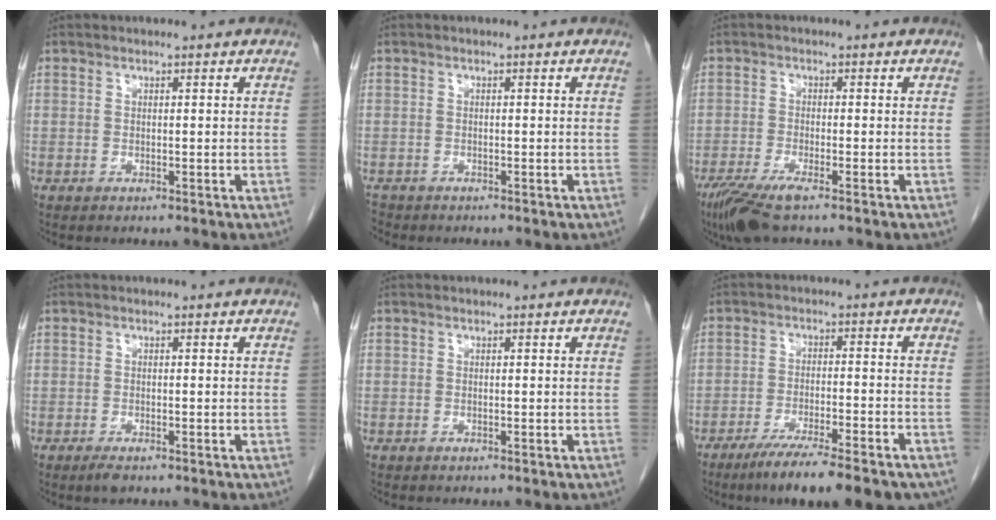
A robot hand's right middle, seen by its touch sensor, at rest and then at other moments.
{"total": 1.2, "force": [-1.1, 0.5, 0.1], "torque": [-0.006, -0.002, -0.018]}
{"total": 5.9, "force": [-4.0, 0.6, 4.3], "torque": [-0.083, -0.016, -0.073]}
{"total": 1.6, "force": [-1.1, 0.4, 1.1], "torque": [-0.023, -0.004, -0.017]}
{"total": 0.0}
{"total": 14.1, "force": [-10.8, 1.8, 8.9], "torque": [-0.115, -0.024, -0.163]}